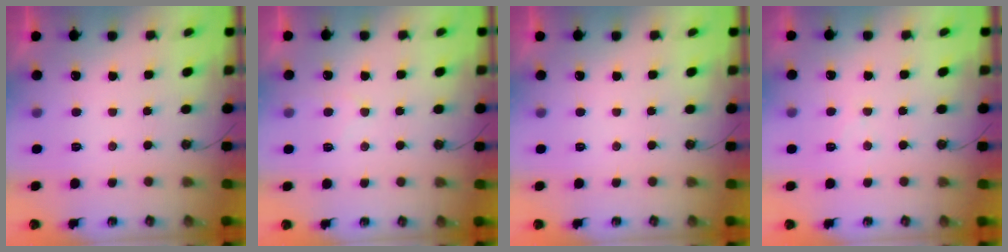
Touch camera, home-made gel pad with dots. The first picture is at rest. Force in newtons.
{"total": 5.2, "press": 5.1, "slide": 0.7}
{"total": 0.0}
{"total": 5.1, "press": 5.0, "slide": 0.7}